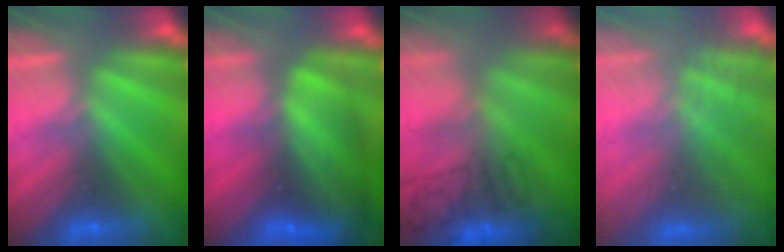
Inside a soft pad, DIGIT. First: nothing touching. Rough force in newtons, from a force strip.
{"total": 9.1}
{"total": 9.6}
{"total": 7.3}